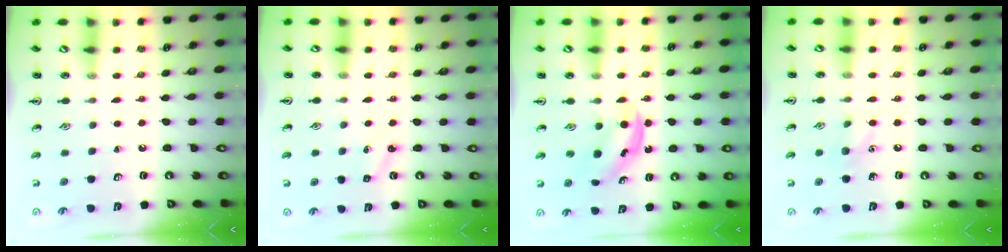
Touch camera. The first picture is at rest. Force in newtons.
{"total": 3.2, "press": 3.0, "slide": 1.0}
{"total": 5.2, "press": 5.2, "slide": 0.6}
{"total": 6.1, "press": 5.8, "slide": 1.9}